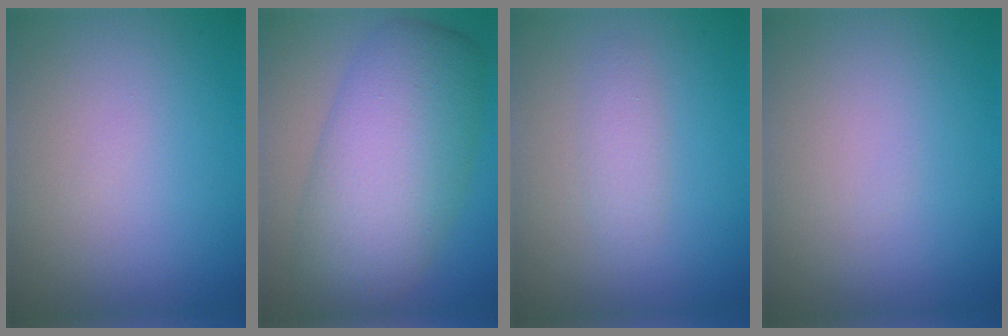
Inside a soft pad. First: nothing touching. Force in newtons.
{"total": 10.0, "press": 10.0, "slide": 0.2}
{"total": 1.6, "press": 1.6, "slide": 0.0}
{"total": 0.0}